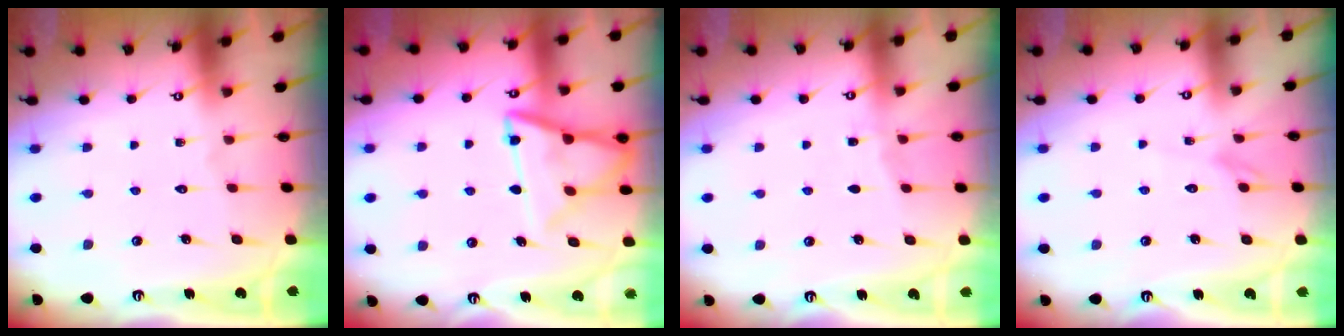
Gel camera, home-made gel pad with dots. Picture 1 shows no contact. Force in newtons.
{"total": 14.3, "press": 14.3, "slide": 1.1}
{"total": 3.1, "press": 3.1, "slide": 0.4}
{"total": 2.5, "press": 2.5, "slide": 0.3}